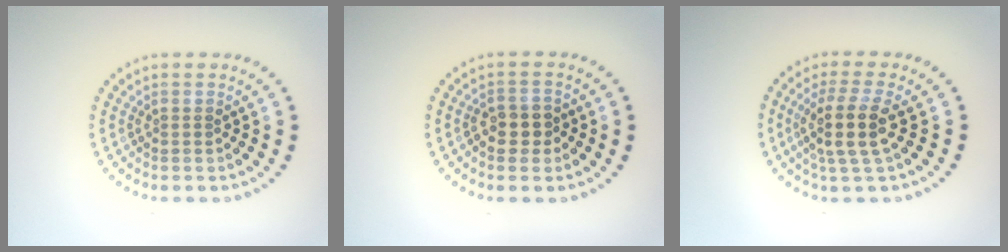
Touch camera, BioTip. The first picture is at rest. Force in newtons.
{"total": 2.4, "press": 2.4, "slide": 0.5}
{"total": 4.0, "press": 3.3, "slide": 2.2}